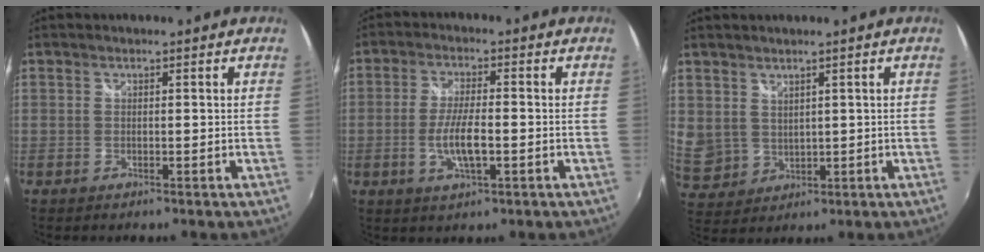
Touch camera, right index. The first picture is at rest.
{"total": 6.9, "force": [-1.7, 1.8, 6.4], "torque": [-0.130, -0.005, -0.031]}
{"total": 7.2, "force": [4.0, 5.3, 2.7], "torque": [-0.058, 0.007, 0.099]}